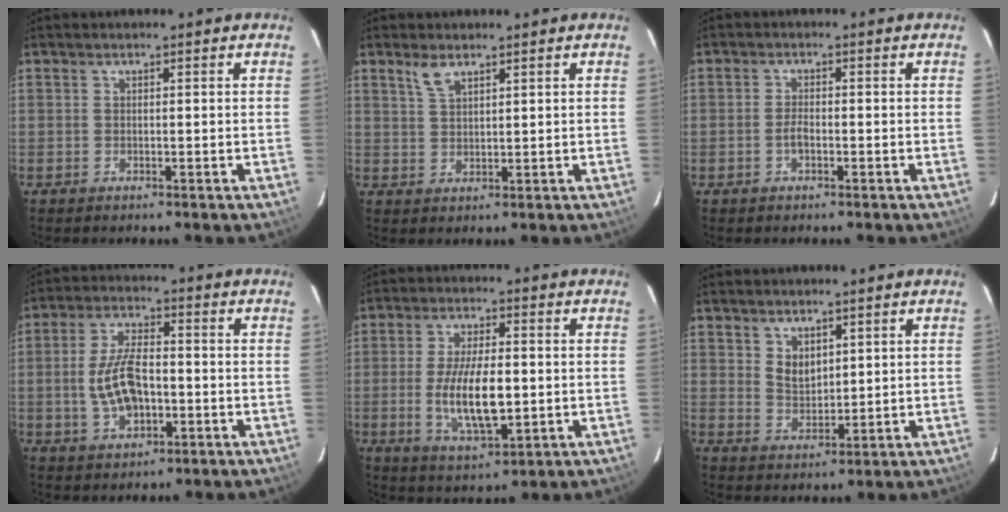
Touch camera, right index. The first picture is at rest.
{"total": 3.2, "force": [2.3, 1.2, 1.9], "torque": [-0.038, 0.003, 0.048]}
{"total": 2.0, "force": [-0.8, 0.8, 1.6], "torque": [-0.035, 0.002, -0.016]}
{"total": 10.0, "force": [-1.7, 5.0, 8.5], "torque": [-0.173, 0.004, -0.024]}
{"total": 11.7, "force": [-1.5, 4.5, 10.8], "torque": [-0.208, -0.012, -0.022]}
{"total": 4.4, "force": [2.2, 2.8, 2.5], "torque": [-0.038, -0.001, 0.045]}